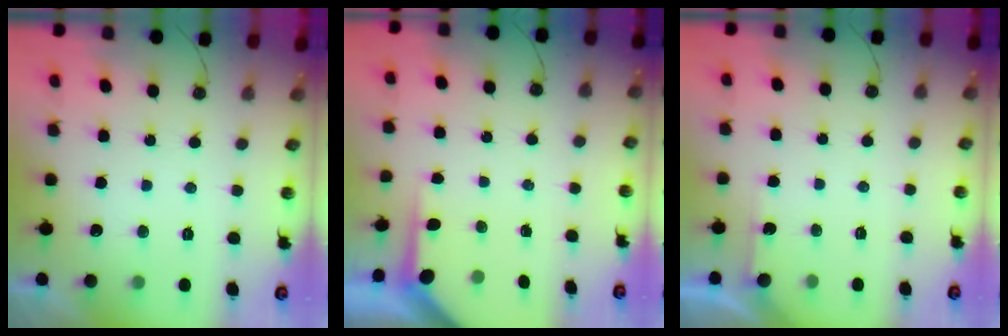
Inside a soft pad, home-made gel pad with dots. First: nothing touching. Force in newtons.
{"total": 3.6, "press": 3.5, "slide": 0.4}
{"total": 2.8, "press": 2.8, "slide": 0.3}